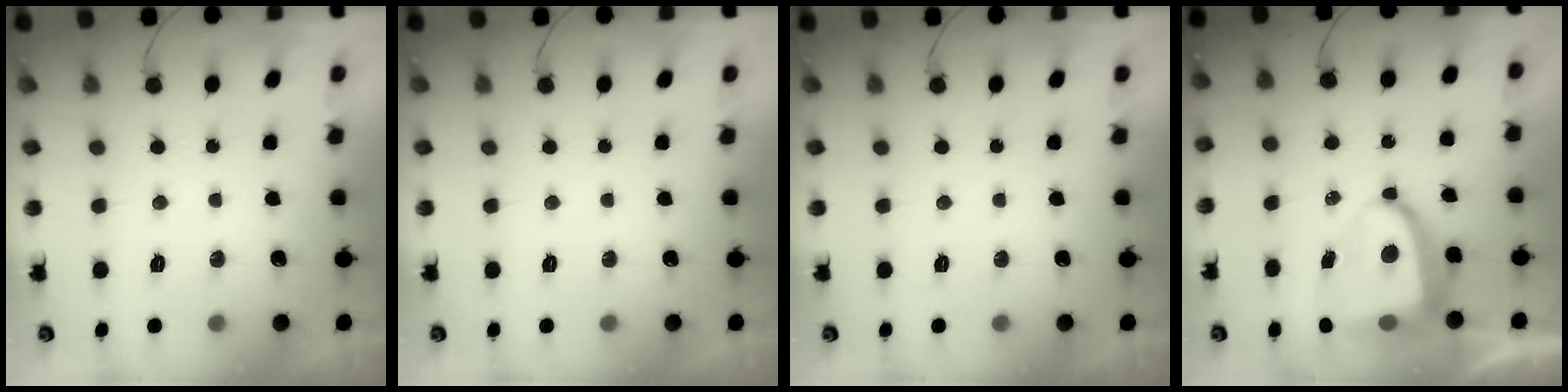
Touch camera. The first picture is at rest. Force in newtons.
{"total": 0.0}
{"total": 0.0}
{"total": 9.5, "press": 9.4, "slide": 1.2}